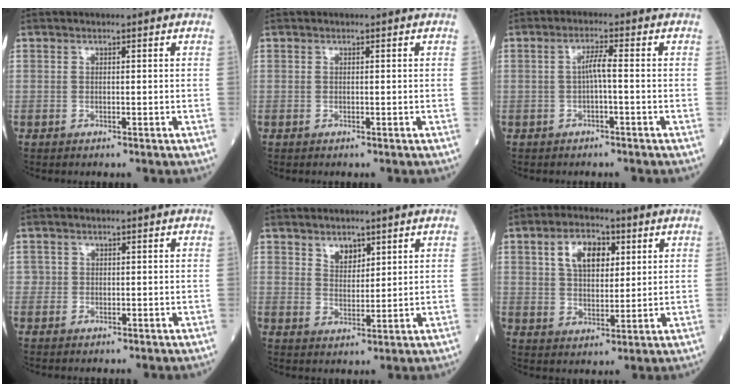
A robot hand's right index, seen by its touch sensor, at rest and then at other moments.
{"total": 0.0}
{"total": 2.5, "force": [-0.4, 0.1, 2.4], "torque": [-0.043, 0.006, -0.007]}
{"total": 0.9, "force": [0.2, 0.9, 0.0], "torque": [0.009, 0.002, 0.000]}
{"total": 3.4, "force": [2.3, 1.9, 1.7], "torque": [-0.028, -0.002, 0.046]}
{"total": 7.9, "force": [3.1, 4.4, 5.8], "torque": [-0.105, 0.015, 0.057]}